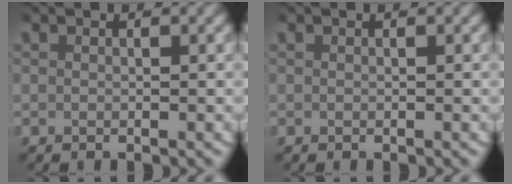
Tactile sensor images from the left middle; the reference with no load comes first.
{"total": 0.0}